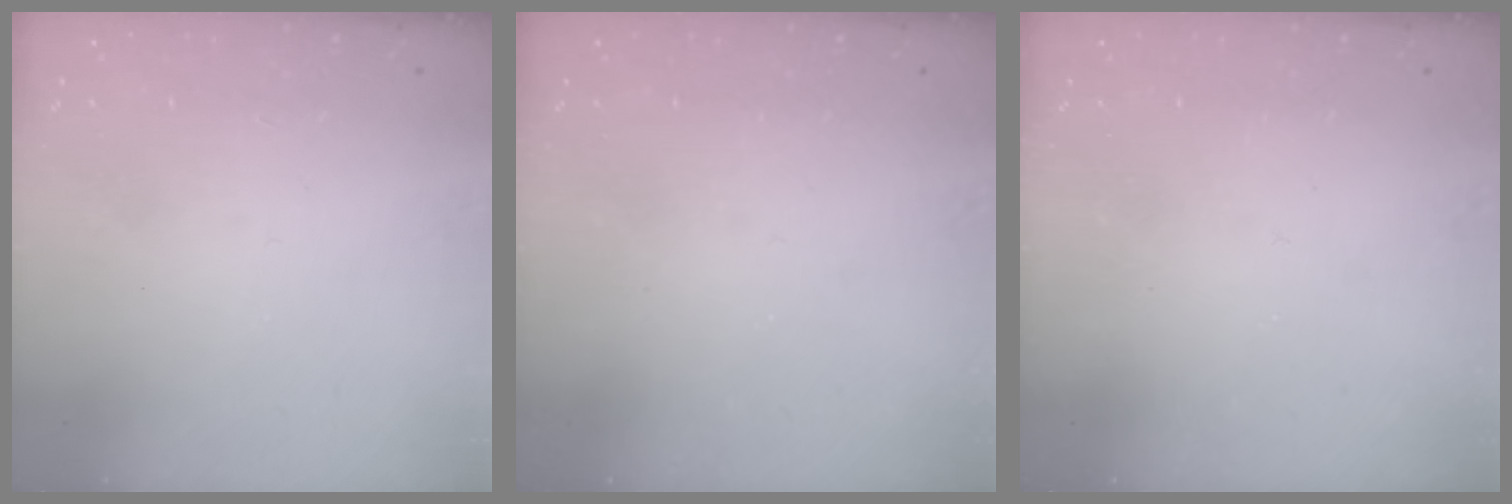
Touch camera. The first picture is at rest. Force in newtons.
{"total": 0.0}
{"total": 0.0}